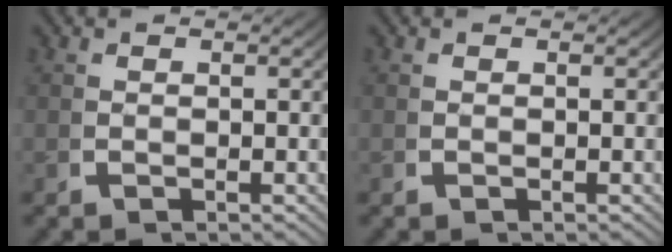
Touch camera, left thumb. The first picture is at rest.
{"total": 0.0}